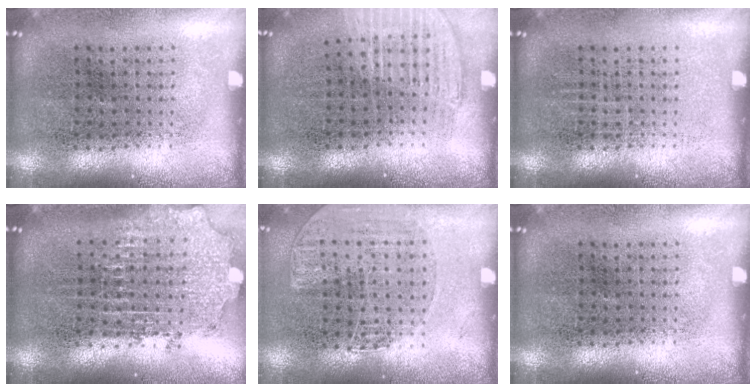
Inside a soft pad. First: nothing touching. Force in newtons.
{"total": 1.1, "press": 1.0, "slide": 0.3}
{"total": 0.0}
{"total": 2.0, "press": 1.6, "slide": 1.3}
{"total": 1.2, "press": 1.1, "slide": 0.5}
{"total": 0.0}